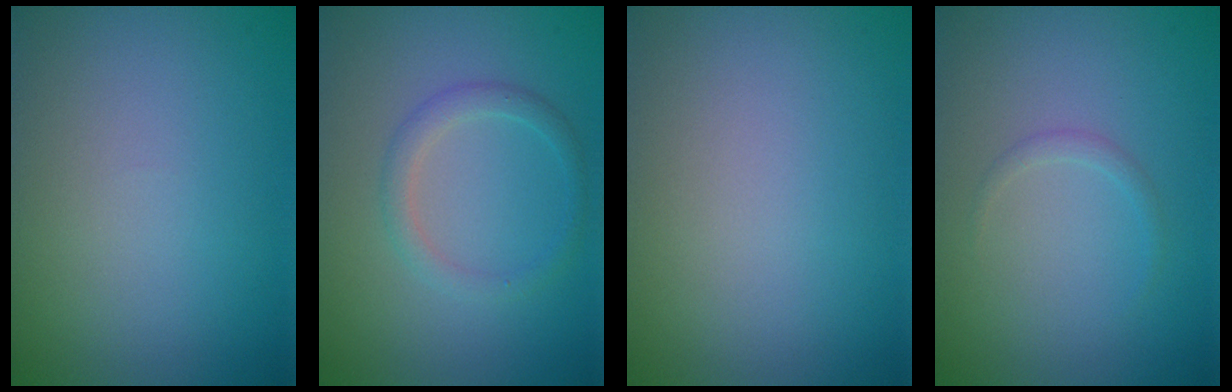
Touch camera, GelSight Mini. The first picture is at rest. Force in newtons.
{"total": 1.9, "press": 1.8, "slide": 0.1}
{"total": 0.0}
{"total": 0.8, "press": 0.8, "slide": 0.1}